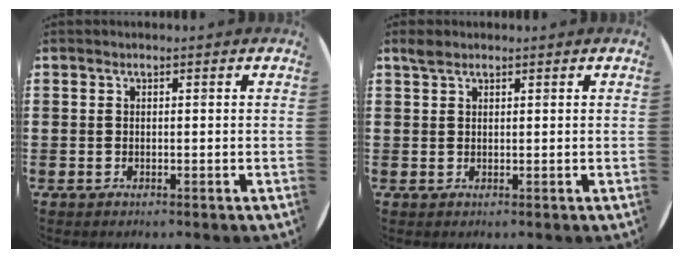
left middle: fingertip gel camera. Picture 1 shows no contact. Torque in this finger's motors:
{"motor_torque": [0.39, -0.33, -0.03, 0.00]}